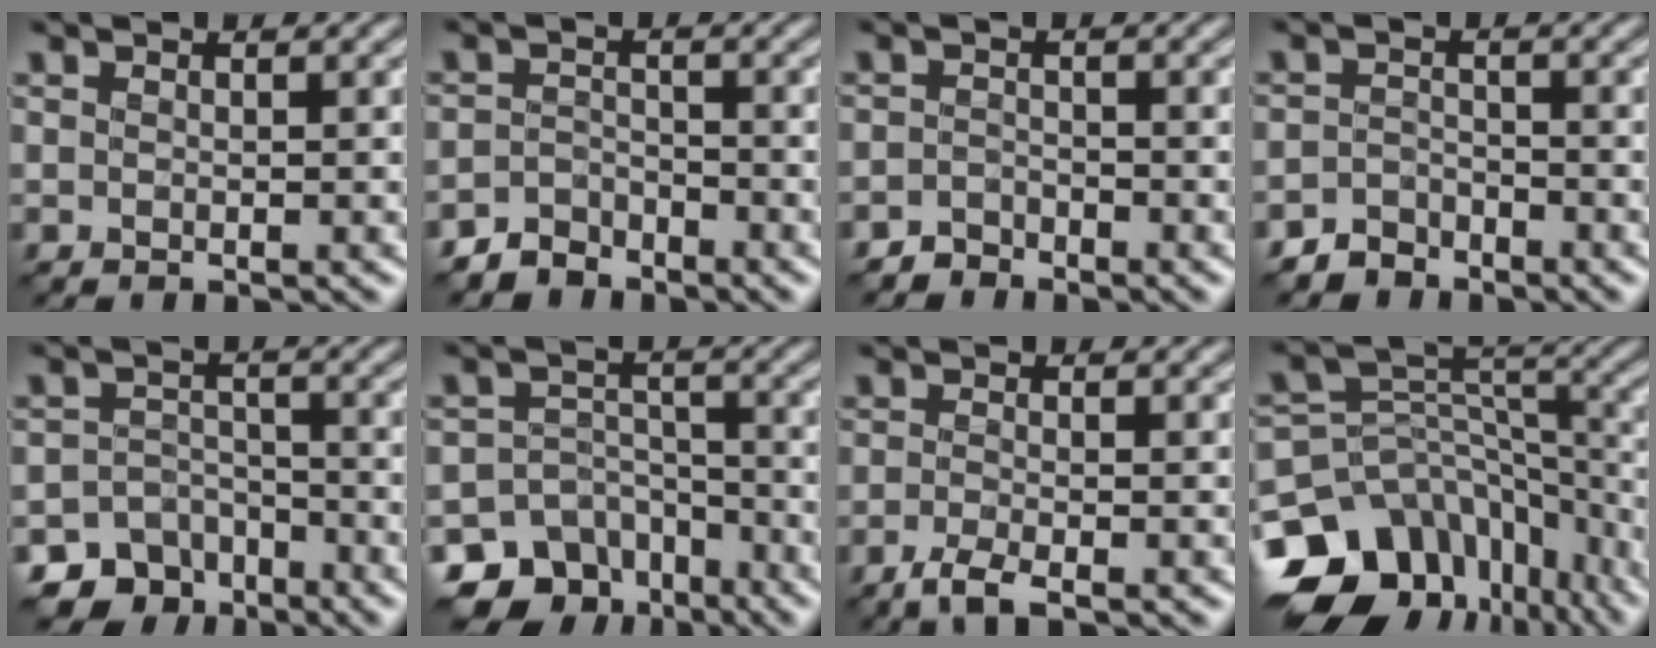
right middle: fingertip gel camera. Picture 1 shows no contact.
{"total": 2.8, "force": [-2.6, 1.1, 0.1], "torque": [0.000, 0.005, -0.058]}
{"total": 1.6, "force": [-1.6, 0.4, -0.1], "torque": [0.002, 0.007, -0.035]}
{"total": 2.5, "force": [-2.3, 1.0, 0.1], "torque": [0.001, 0.005, -0.052]}
{"total": 6.2, "force": [-4.6, 4.0, 0.9], "torque": [0.007, -0.008, -0.069]}
{"total": 9.6, "force": [-6.8, 6.5, 2.1], "torque": [-0.027, -0.005, -0.106]}
{"total": 2.1, "force": [-1.4, 0.3, 1.5], "torque": [-0.037, -0.005, -0.036]}
{"total": 15.6, "force": [-9.7, 10.7, 5.9], "torque": [-0.147, 0.000, -0.126]}